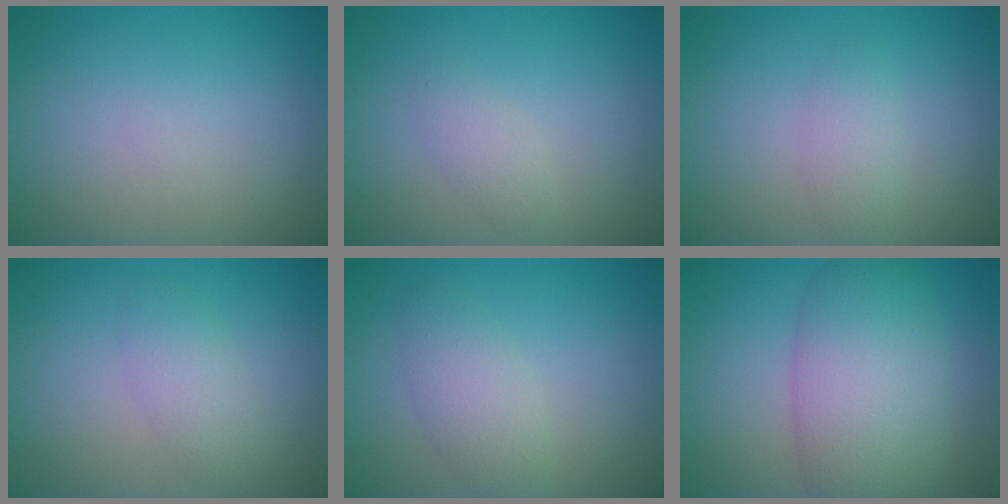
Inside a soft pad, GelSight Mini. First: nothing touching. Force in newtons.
{"total": 1.5, "press": 1.5, "slide": 0.0}
{"total": 1.7, "press": 1.7, "slide": 0.1}
{"total": 2.2, "press": 2.2, "slide": 0.0}
{"total": 2.7, "press": 2.7, "slide": 0.1}
{"total": 8.2, "press": 8.2, "slide": 0.1}